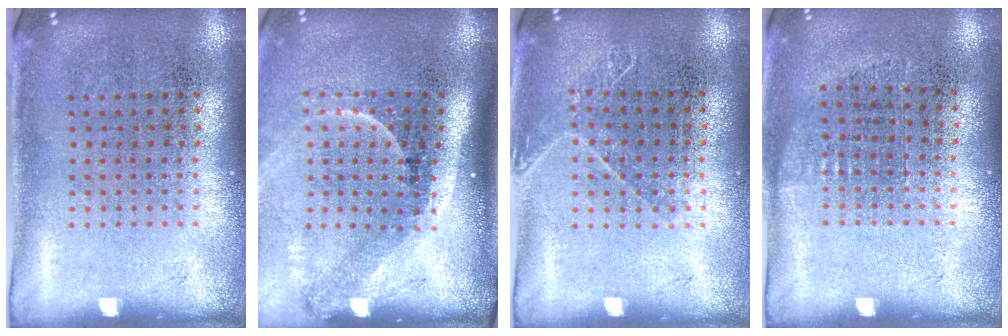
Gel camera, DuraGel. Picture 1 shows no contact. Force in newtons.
{"total": 2.2, "press": 1.5, "slide": 1.7}
{"total": 1.0, "press": 0.9, "slide": 0.3}
{"total": 0.6, "press": 0.5, "slide": 0.3}